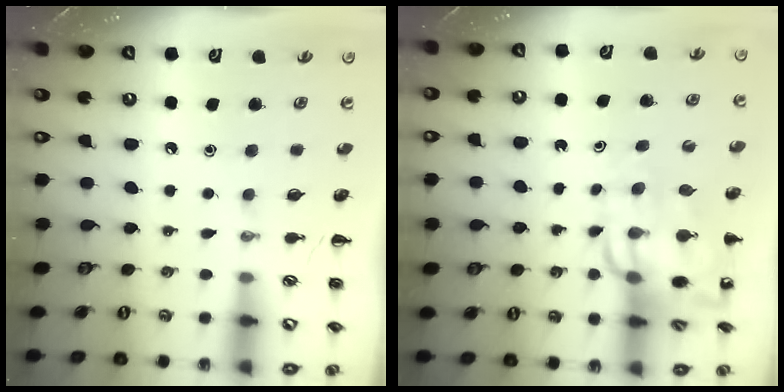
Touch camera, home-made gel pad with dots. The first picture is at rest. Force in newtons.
{"total": 12.7, "press": 12.1, "slide": 3.7}